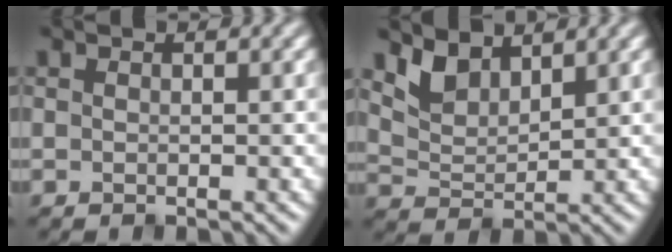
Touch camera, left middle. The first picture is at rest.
{"total": 3.3, "force": [2.6, 1.5, 1.5], "torque": [-0.042, -0.001, 0.051]}